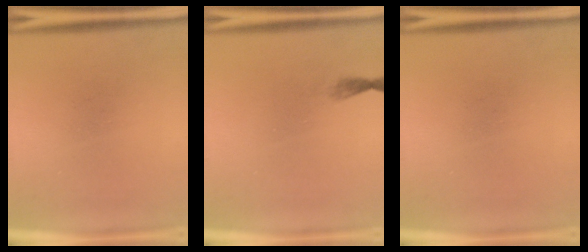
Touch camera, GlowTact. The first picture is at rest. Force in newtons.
{"total": 0.7}
{"total": 0.0}